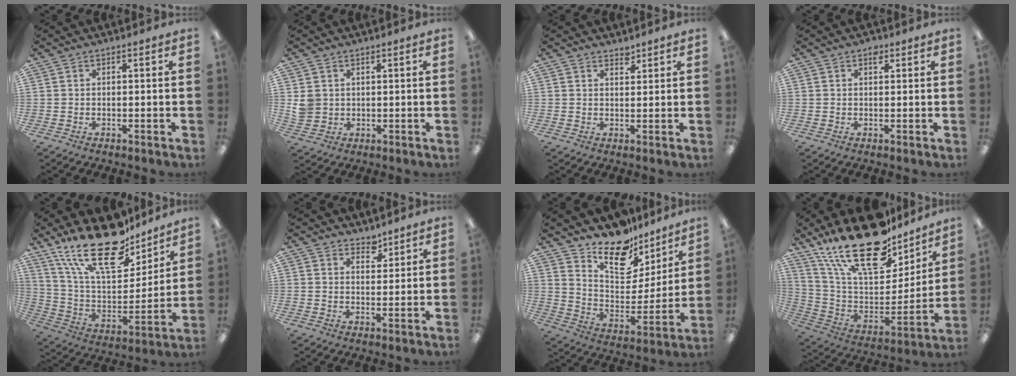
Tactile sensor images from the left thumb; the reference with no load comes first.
{"total": 3.8, "force": [1.5, 3.5, 0.6], "torque": [-0.012, 0.000, 0.029]}
{"total": 2.0, "force": [1.9, 0.7, 0.3], "torque": [0.010, -0.015, 0.032]}
{"total": 1.7, "force": [1.0, 1.0, 1.0], "torque": [-0.005, -0.004, 0.013]}
{"total": 25.0, "force": [18.0, 10.1, 14.2], "torque": [-0.262, -0.114, 0.310]}
{"total": 3.6, "force": [3.2, 1.6, 0.6], "torque": [0.007, -0.022, 0.055]}
{"total": 16.7, "force": [14.0, 7.1, 5.7], "torque": [-0.115, -0.113, 0.252]}
{"total": 26.8, "force": [19.4, 10.9, 15.0], "torque": [-0.254, -0.128, 0.336]}